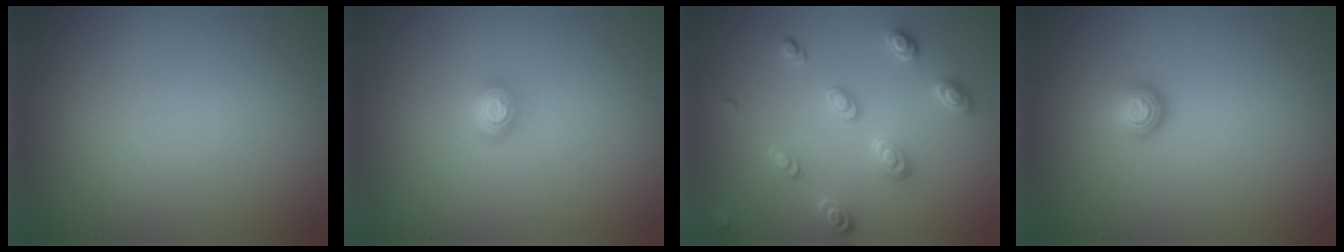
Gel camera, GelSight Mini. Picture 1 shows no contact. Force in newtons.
{"total": 1.6, "press": 1.2, "slide": 1.1}
{"total": 2.8, "press": 2.6, "slide": 1.1}
{"total": 1.6, "press": 1.0, "slide": 1.3}